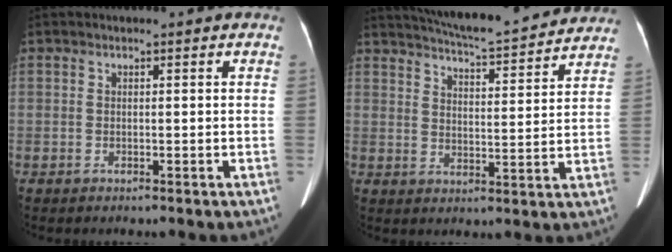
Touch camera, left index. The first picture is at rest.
{"total": 16.4, "force": [15.3, 1.4, 5.9], "torque": [-0.097, 0.001, 0.206]}